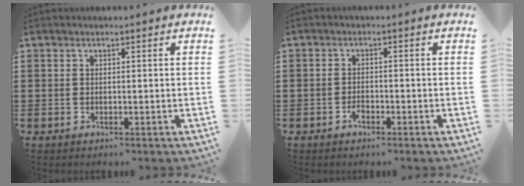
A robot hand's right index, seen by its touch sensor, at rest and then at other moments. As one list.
[{"total": 1.6, "force": [-1.2, 0.7, 0.9], "torque": [-0.019, -0.002, -0.022]}]